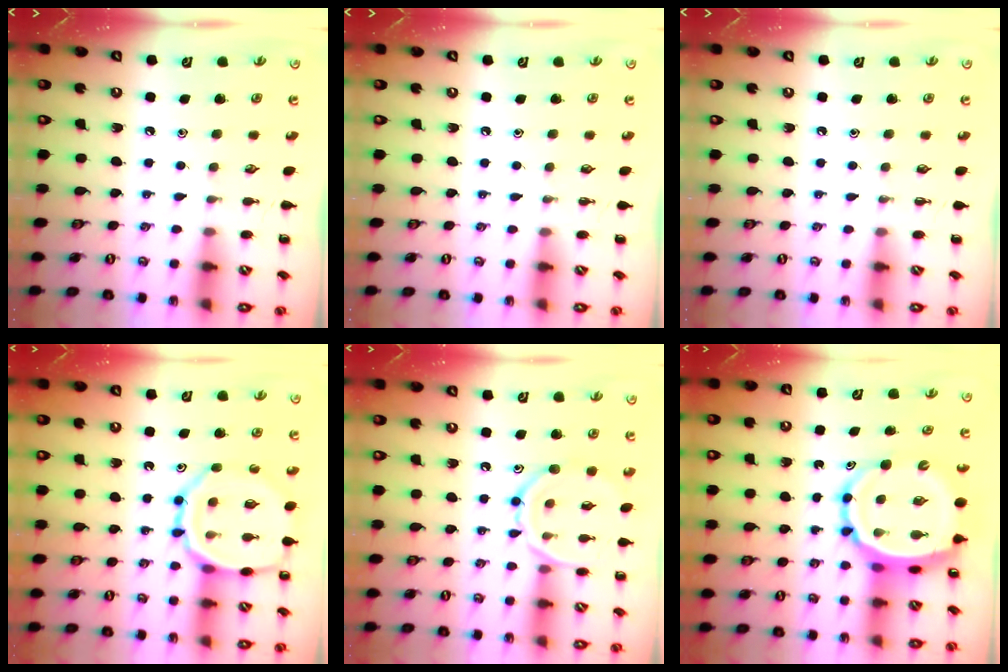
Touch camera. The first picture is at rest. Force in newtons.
{"total": 0.0}
{"total": 0.0}
{"total": 14.6, "press": 14.6, "slide": 1.6}
{"total": 12.1, "press": 12.1, "slide": 0.3}
{"total": 10.8, "press": 10.2, "slide": 3.4}